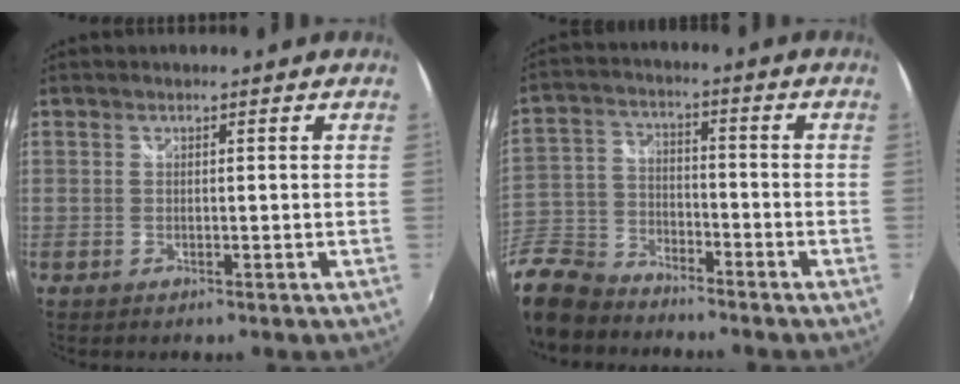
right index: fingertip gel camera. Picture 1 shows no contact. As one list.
[{"total": 13.8, "force": [-10.9, 6.8, 5.1], "torque": [-0.143, -0.001, -0.210]}]